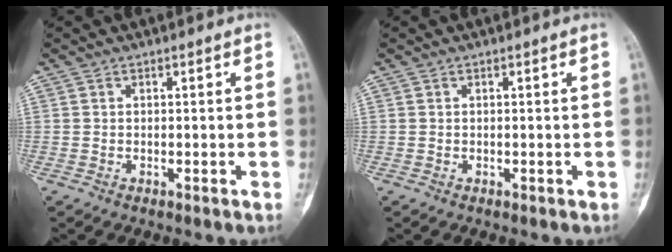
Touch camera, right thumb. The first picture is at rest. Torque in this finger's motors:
{"motor_torque": [0.14, 0.14, 0.09, 0.02, 0.00]}